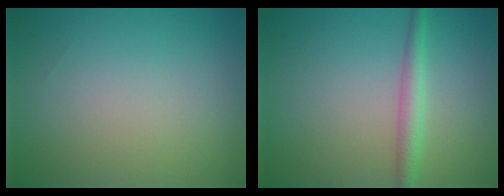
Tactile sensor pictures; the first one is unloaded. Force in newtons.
{"total": 2.1, "press": 2.1, "slide": 0.1}